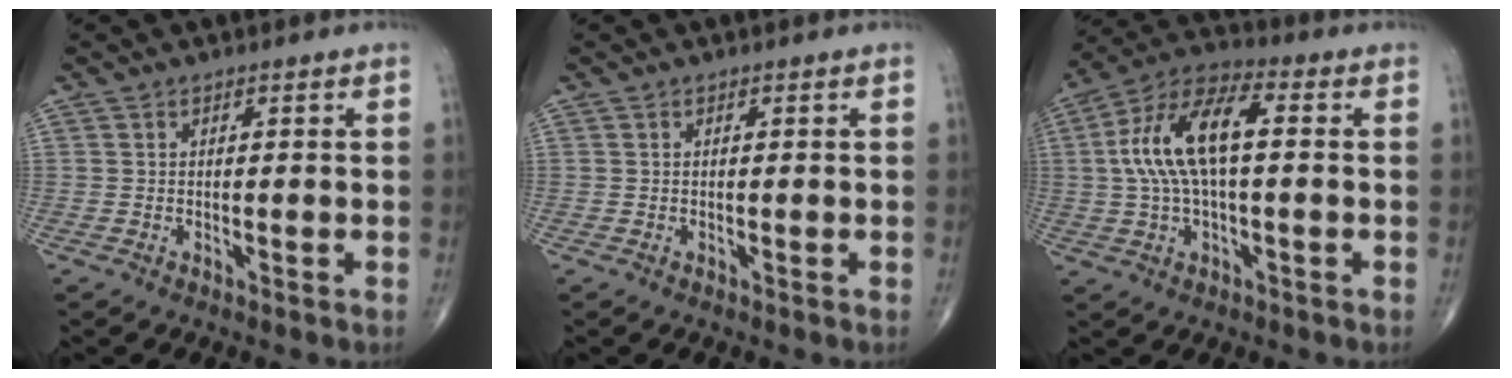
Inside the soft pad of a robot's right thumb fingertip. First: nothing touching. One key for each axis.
{"total": 0.0}
{"total": 14.2, "fx": 1.3, "fy": 6.2, "fz": 12.7, "tx": -0.258, "ty": 0.039, "tz": 0.019}